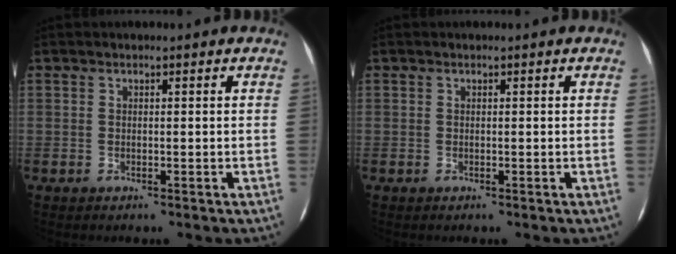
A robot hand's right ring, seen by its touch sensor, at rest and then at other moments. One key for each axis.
{"total": 0.0}